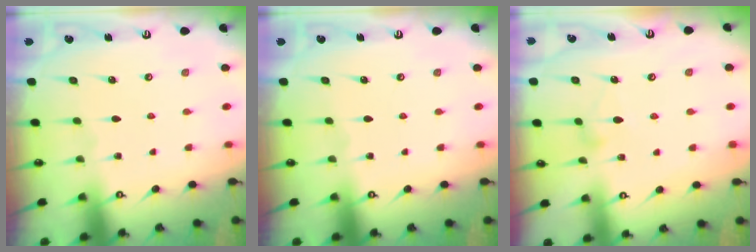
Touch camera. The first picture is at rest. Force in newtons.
{"total": 0.0}
{"total": 9.4, "press": 9.4, "slide": 0.4}